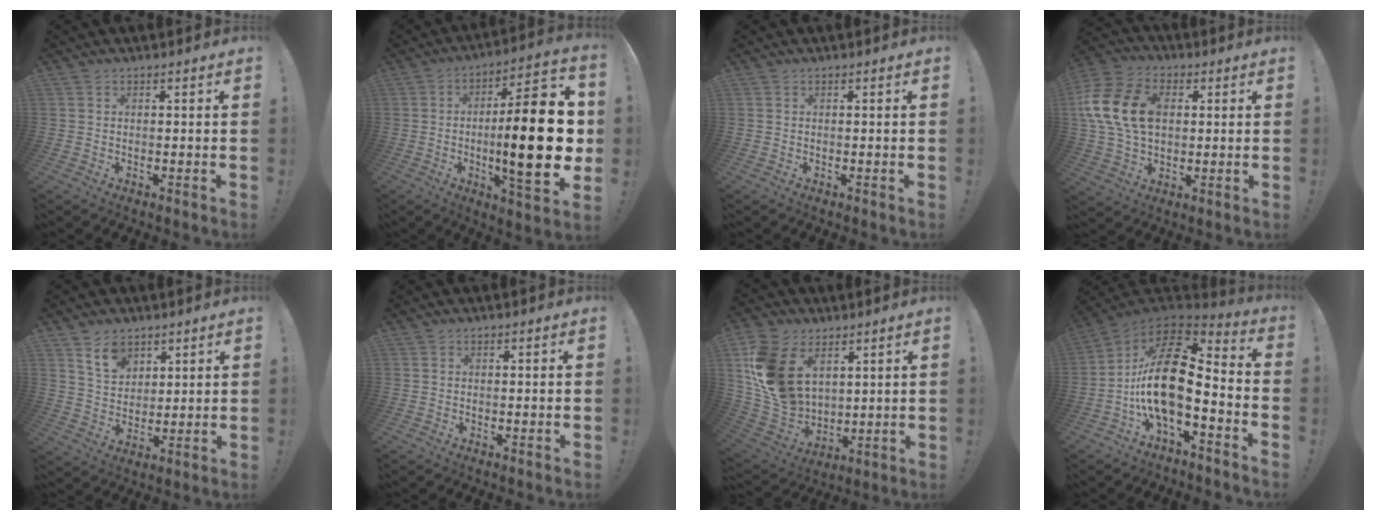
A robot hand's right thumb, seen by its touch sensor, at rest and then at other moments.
{"total": 24.8, "force": [-1.9, 6.5, 23.8], "torque": [-0.380, -0.003, -0.032]}
{"total": 0.0}
{"total": 18.2, "force": [3.4, 12.9, 12.5], "torque": [-0.245, 0.002, 0.059]}
{"total": 9.0, "force": [6.0, 5.7, 3.6], "torque": [-0.062, -0.029, 0.115]}
{"total": 0.0}
{"total": 18.3, "force": [6.6, 12.8, 11.2], "torque": [-0.238, -0.036, 0.128]}
{"total": 19.9, "force": [-1.9, 8.6, 17.8], "torque": [-0.361, 0.015, -0.034]}